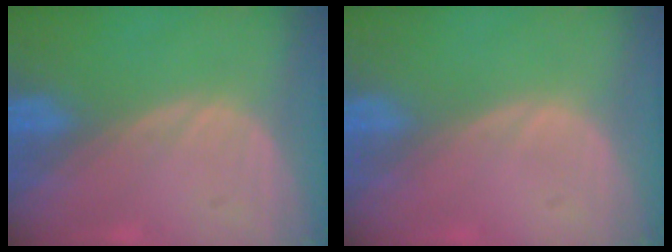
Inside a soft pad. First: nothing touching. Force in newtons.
{"total": 0.0}